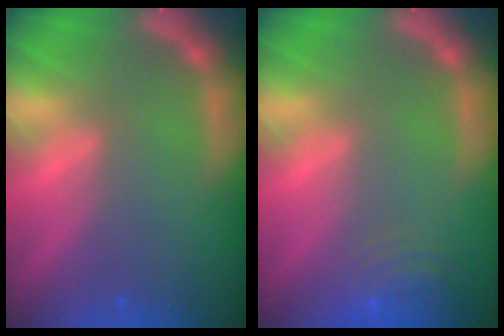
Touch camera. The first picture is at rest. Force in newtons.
{"total": 5.1}